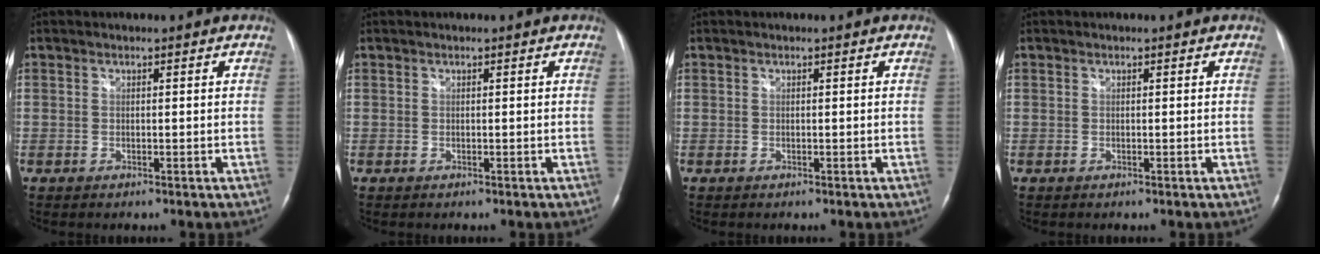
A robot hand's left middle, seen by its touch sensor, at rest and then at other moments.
{"total": 0.0}
{"total": 0.0}
{"total": 0.0}